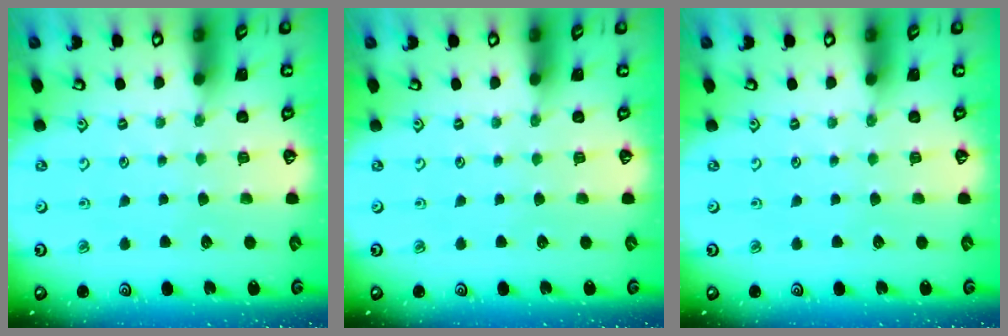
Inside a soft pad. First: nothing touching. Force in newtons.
{"total": 0.0}
{"total": 0.0}